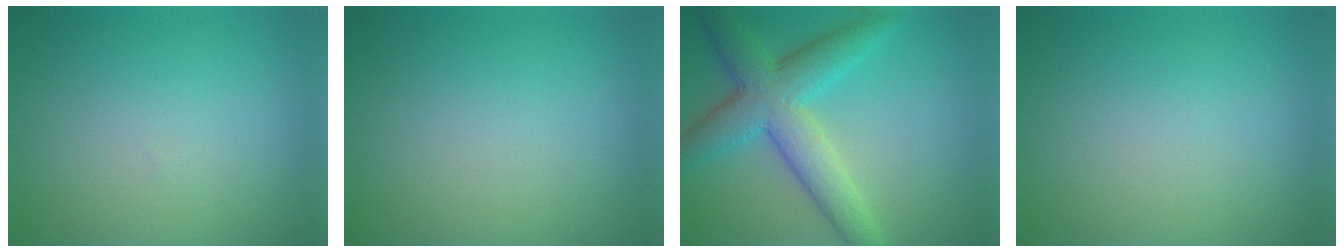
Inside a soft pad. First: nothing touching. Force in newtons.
{"total": 0.0}
{"total": 7.1, "press": 7.1, "slide": 0.3}
{"total": 0.0}